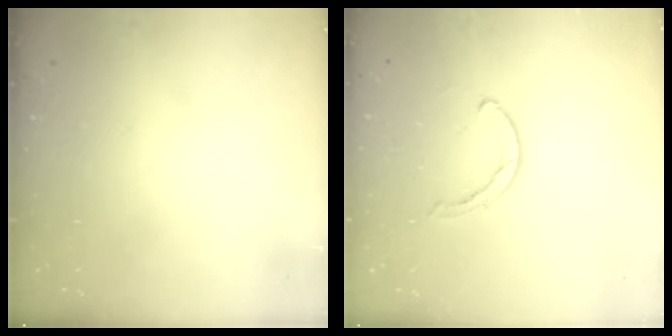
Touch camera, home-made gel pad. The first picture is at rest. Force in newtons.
{"total": 3.5, "press": 3.5, "slide": 0.3}